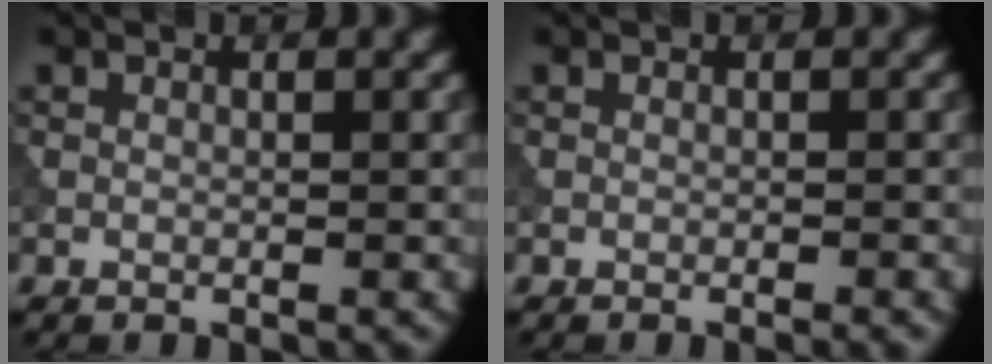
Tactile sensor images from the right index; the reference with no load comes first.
{"total": 0.7, "force": [-0.2, 0.4, 0.6], "torque": [-0.002, -0.003, -0.009]}